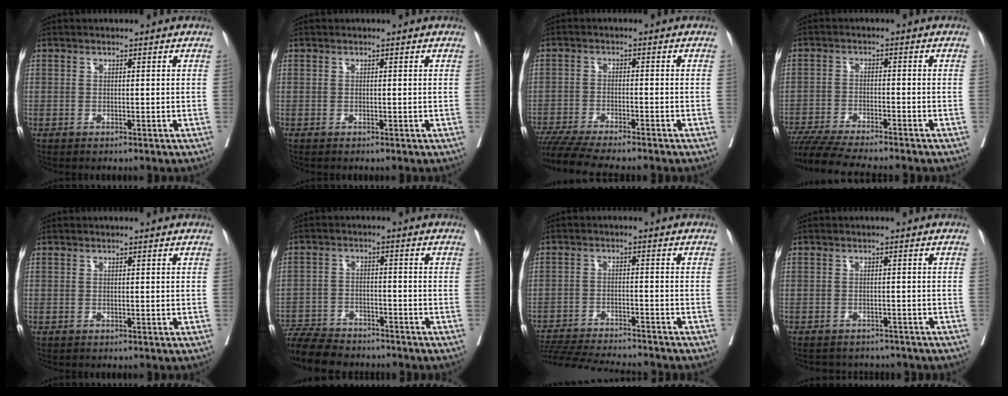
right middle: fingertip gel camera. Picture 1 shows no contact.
{"total": 0.0}
{"total": 11.2, "force": [-9.8, 0.3, 5.4], "torque": [-0.072, -0.020, -0.156]}
{"total": 12.3, "force": [-10.9, 0.1, 5.7], "torque": [-0.079, -0.020, -0.174]}
{"total": 0.0}
{"total": 11.3, "force": [-10.3, 2.6, 3.9], "torque": [-0.066, -0.007, -0.166]}
{"total": 16.9, "force": [-15.6, 1.4, 6.1], "torque": [-0.120, -0.025, -0.232]}
{"total": 10.1, "force": [-9.1, 3.5, 2.7], "torque": [-0.048, 0.004, -0.100]}